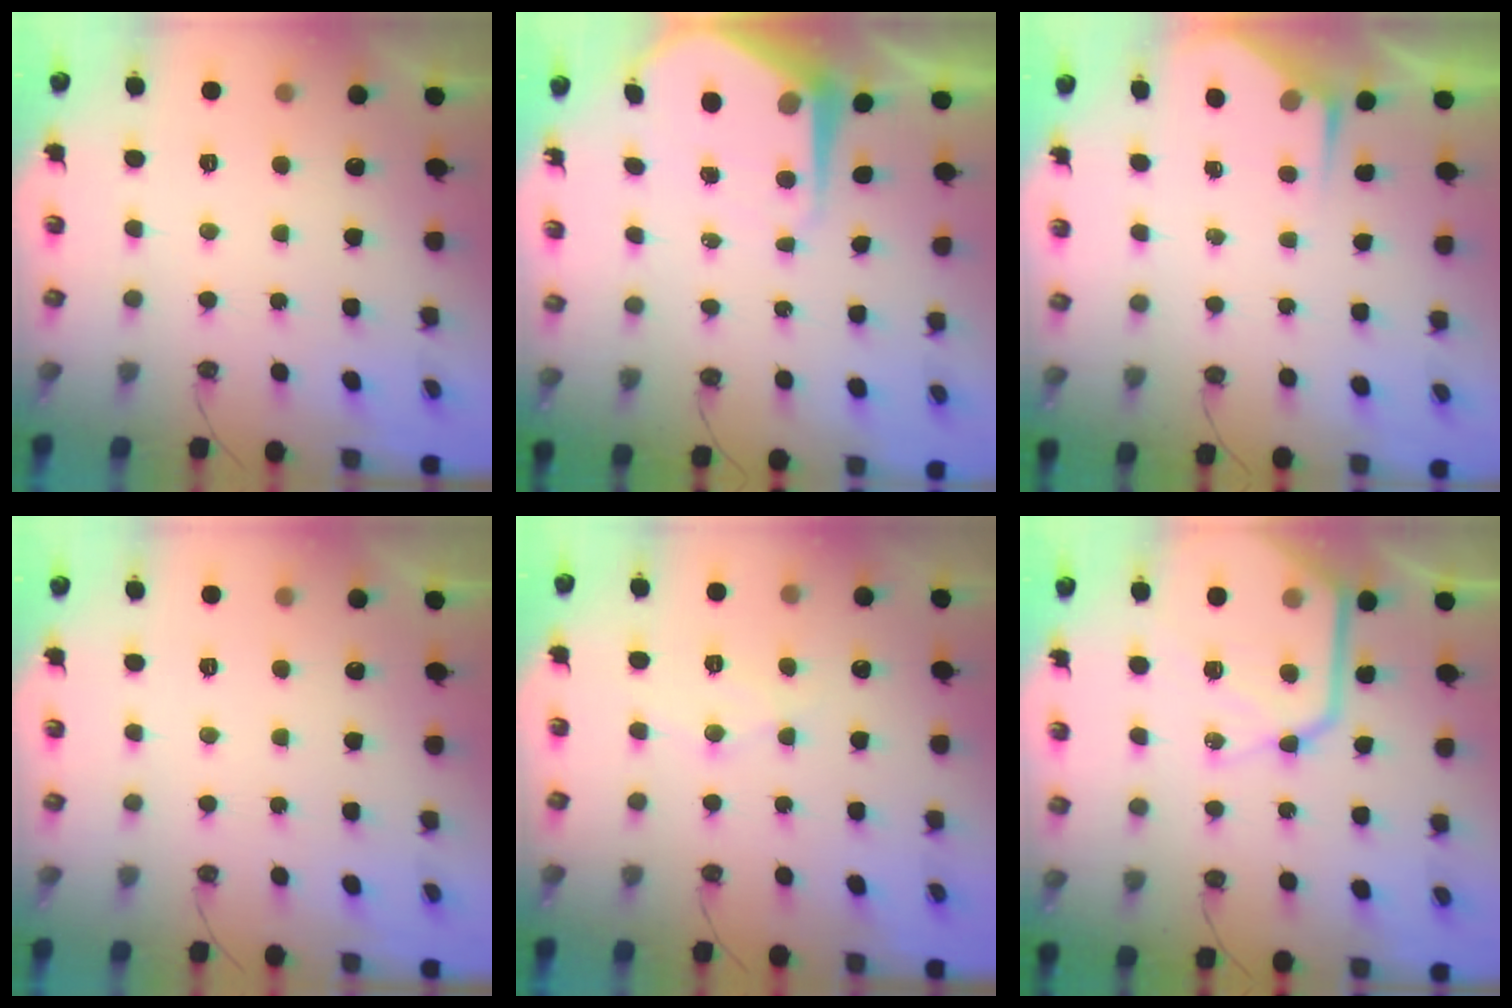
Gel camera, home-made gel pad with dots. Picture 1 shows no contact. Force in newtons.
{"total": 7.7, "press": 7.6, "slide": 0.6}
{"total": 2.9, "press": 2.9, "slide": 0.5}
{"total": 0.0}
{"total": 6.4, "press": 6.4, "slide": 0.5}
{"total": 16.1, "press": 16.1, "slide": 1.6}